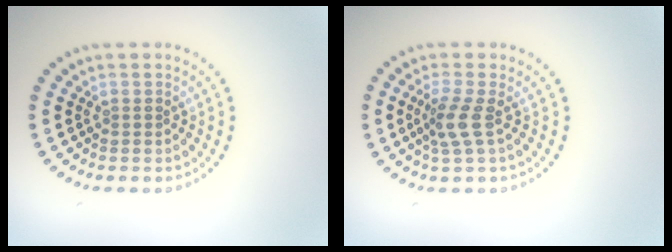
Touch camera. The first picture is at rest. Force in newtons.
{"total": 2.4, "press": 1.8, "slide": 1.6}